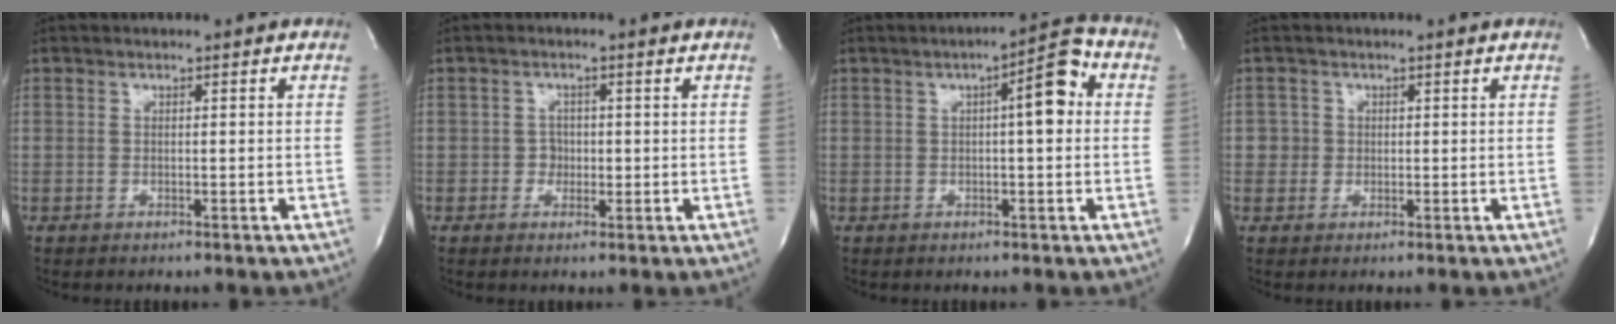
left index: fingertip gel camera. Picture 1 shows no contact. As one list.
[{"total": 1.9, "force": [-0.4, 1.7, 0.7], "torque": [-0.007, 0.001, -0.007]}, {"total": 6.4, "force": [0.9, 1.1, 6.2], "torque": [-0.086, 0.017, 0.005]}, {"total": 1.7, "force": [0.1, 1.7, -0.1], "torque": [0.016, -0.001, -0.003]}]